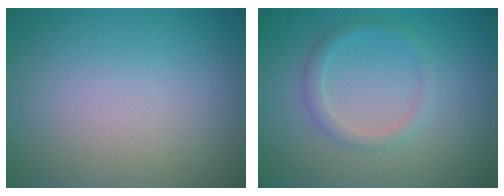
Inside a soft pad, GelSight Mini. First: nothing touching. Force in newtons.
{"total": 1.7, "press": 1.7, "slide": 0.0}